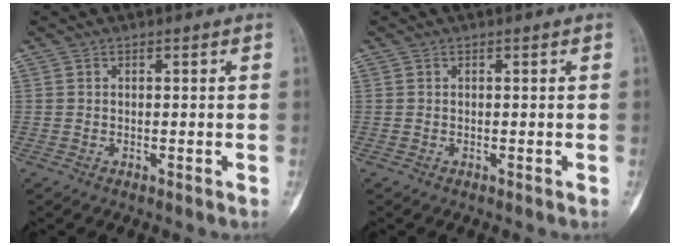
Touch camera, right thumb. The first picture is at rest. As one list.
[{"total": 0.0}]